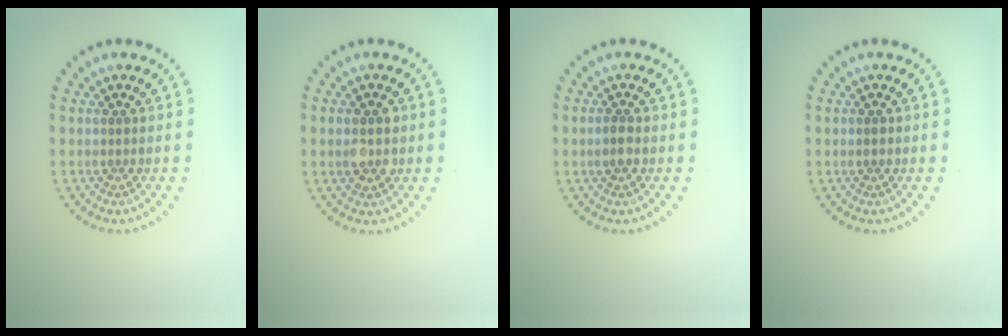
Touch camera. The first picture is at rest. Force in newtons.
{"total": 2.7, "press": 2.7, "slide": 0.3}
{"total": 1.3, "press": 1.3, "slide": 0.3}
{"total": 0.8, "press": 0.8, "slide": 0.3}